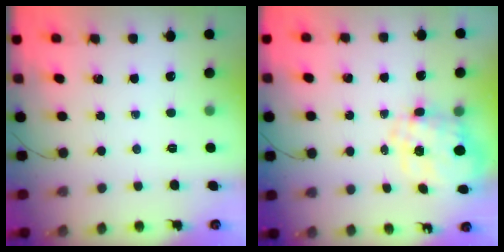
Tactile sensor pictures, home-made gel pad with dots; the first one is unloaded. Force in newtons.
{"total": 3.7, "press": 3.2, "slide": 1.9}